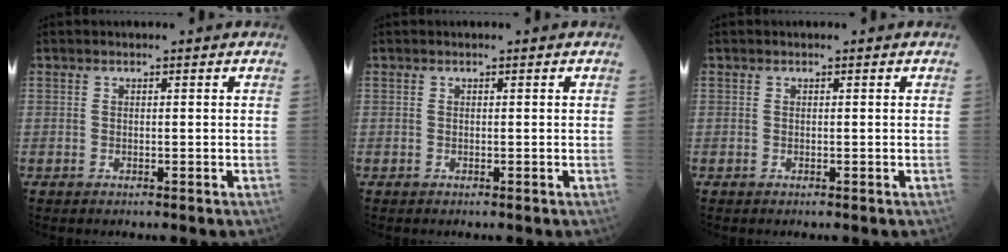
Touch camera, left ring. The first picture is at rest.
{"total": 0.0}
{"total": 0.0}